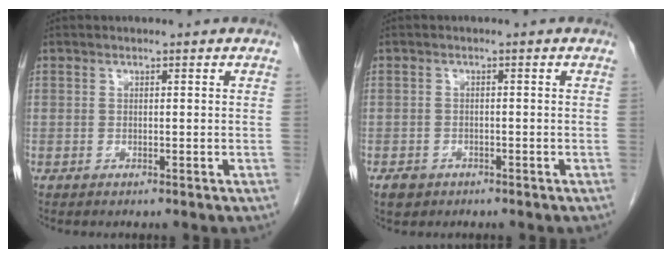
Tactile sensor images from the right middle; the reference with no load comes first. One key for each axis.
{"total": 2.0, "fx": -1.2, "fy": 1.5, "fz": 0.6, "tx": -0.014, "ty": 0.002, "tz": -0.014}